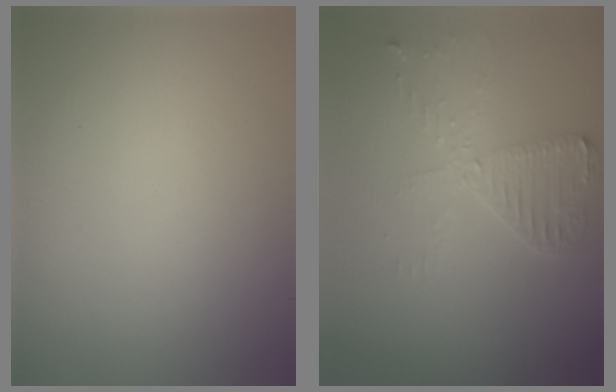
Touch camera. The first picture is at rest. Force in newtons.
{"total": 3.3, "press": 2.8, "slide": 1.7}